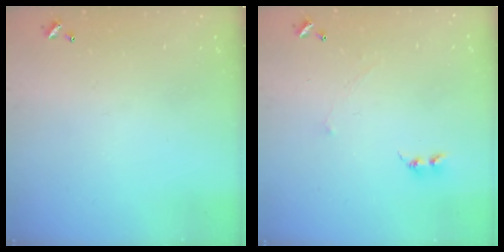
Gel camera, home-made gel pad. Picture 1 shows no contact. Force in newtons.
{"total": 1.7, "press": 1.6, "slide": 0.4}